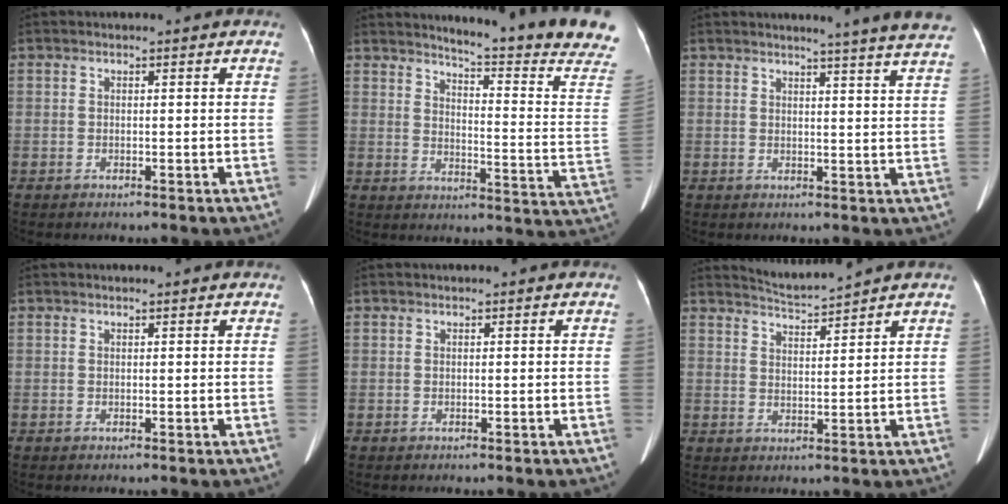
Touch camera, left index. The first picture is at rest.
{"total": 19.2, "force": [16.9, -1.3, 9.0], "torque": [-0.129, -0.108, 0.193]}
{"total": 11.6, "force": [10.6, -1.4, 4.4], "torque": [-0.056, -0.049, 0.102]}
{"total": 1.0, "force": [0.9, 0.1, 0.4], "torque": [-0.011, 0.010, 0.012]}
{"total": 0.0}
{"total": 4.0, "force": [3.8, -1.2, -0.3], "torque": [0.000, -0.005, 0.075]}